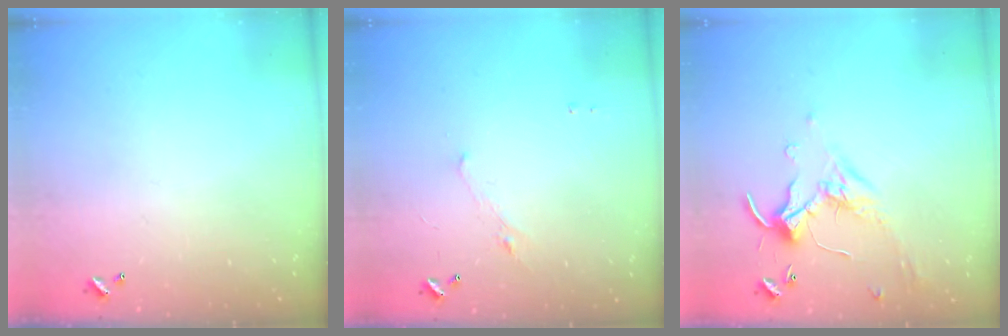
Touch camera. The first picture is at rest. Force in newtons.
{"total": 1.3, "press": 1.2, "slide": 0.6}
{"total": 0.0}